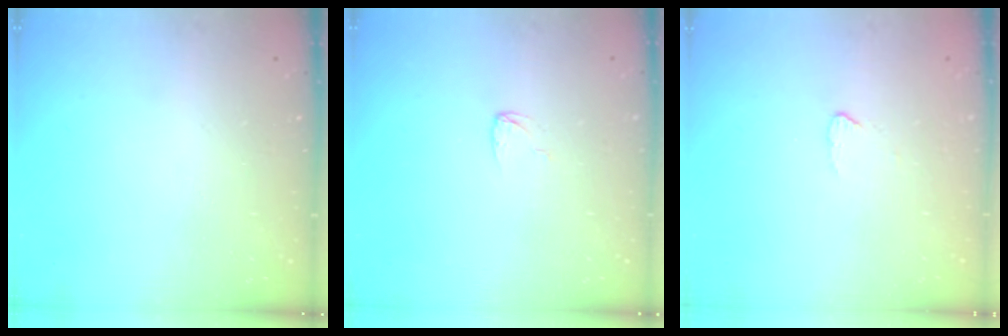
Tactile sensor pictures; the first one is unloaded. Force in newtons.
{"total": 3.2, "press": 3.2, "slide": 0.3}
{"total": 2.7, "press": 2.7, "slide": 0.2}